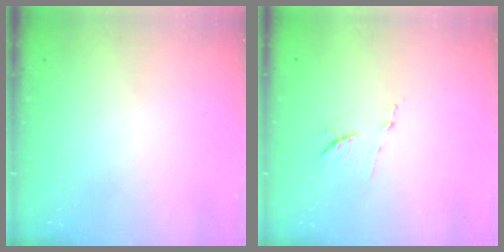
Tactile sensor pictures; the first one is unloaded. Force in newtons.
{"total": 7.2, "press": 7.1, "slide": 0.5}